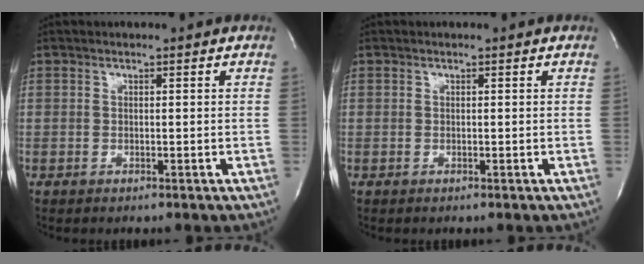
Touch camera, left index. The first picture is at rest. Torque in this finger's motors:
{"motor_torque": [0.07, -0.02, 0.01, 0.00]}